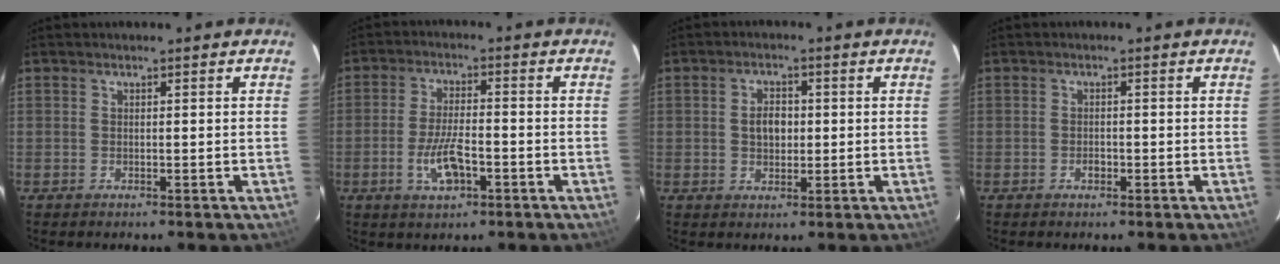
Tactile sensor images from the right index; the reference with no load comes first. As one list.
[{"total": 7.3, "force": [-2.8, 2.7, 6.1], "torque": [-0.128, -0.004, -0.050]}, {"total": 4.1, "force": [0.2, 2.9, 2.9], "torque": [-0.050, 0.008, 0.007]}, {"total": 1.2, "force": [-0.6, 0.8, 0.7], "torque": [-0.012, 0.002, -0.007]}]